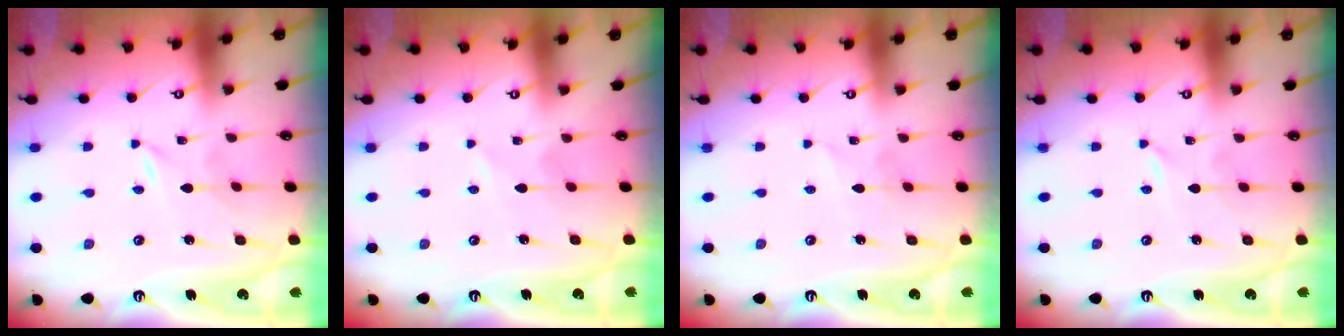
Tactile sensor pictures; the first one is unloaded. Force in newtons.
{"total": 1.6, "press": 1.6, "slide": 0.2}
{"total": 1.5, "press": 1.5, "slide": 0.2}
{"total": 0.0}